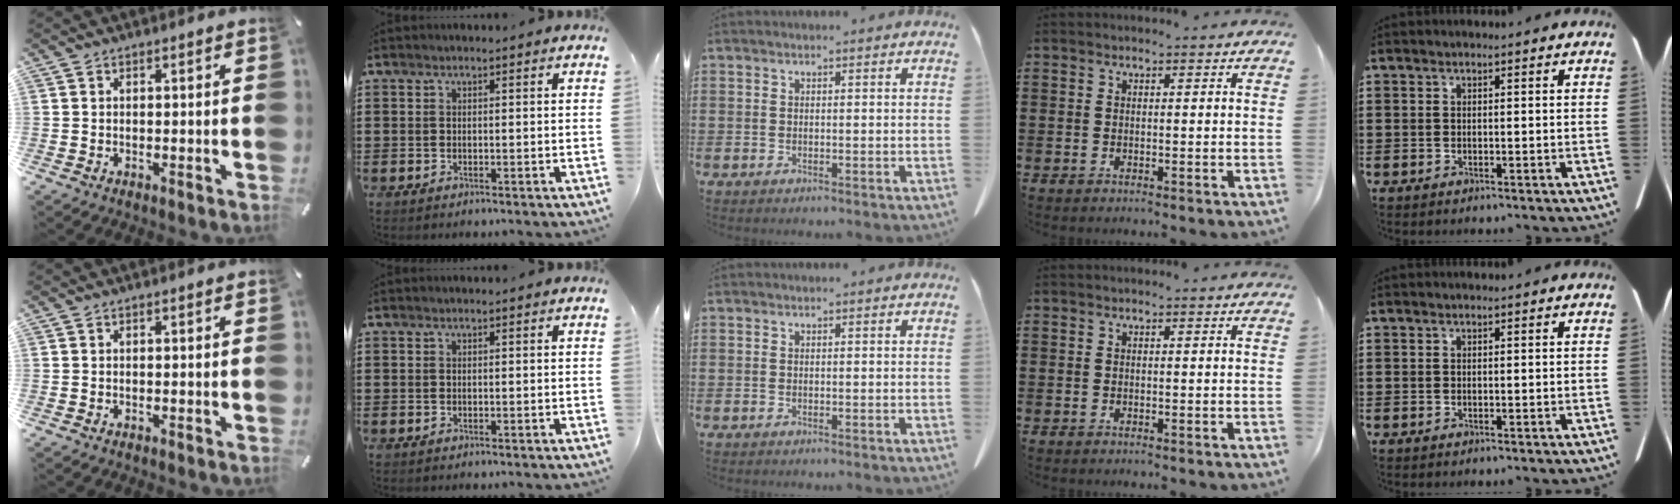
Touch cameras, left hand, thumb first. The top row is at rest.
{}